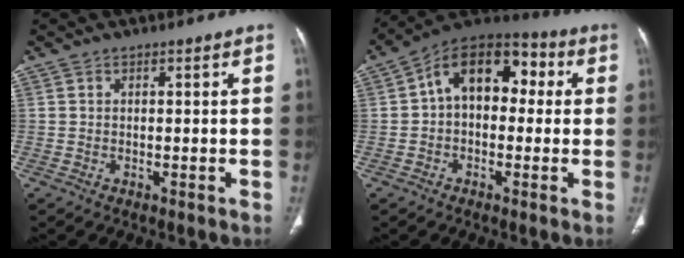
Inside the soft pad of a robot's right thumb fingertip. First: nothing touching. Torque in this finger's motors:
{"motor_torque": [0.81, 3.12, 1.15, -0.61, 0.26]}